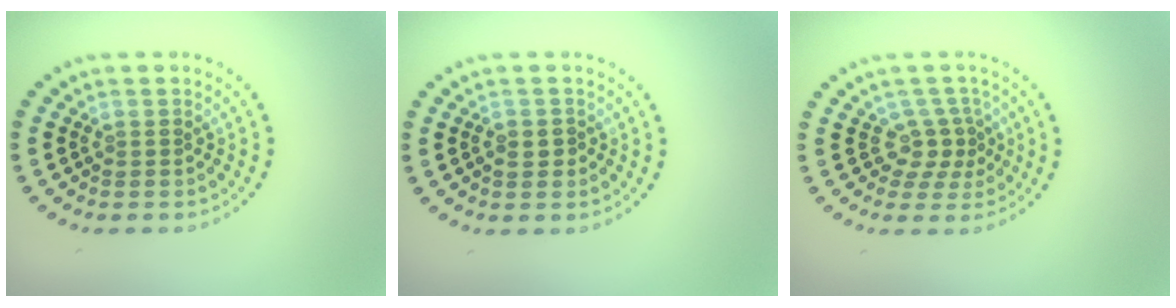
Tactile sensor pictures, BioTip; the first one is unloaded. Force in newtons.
{"total": 0.9, "press": 0.8, "slide": 0.2}
{"total": 2.5, "press": 1.7, "slide": 1.8}